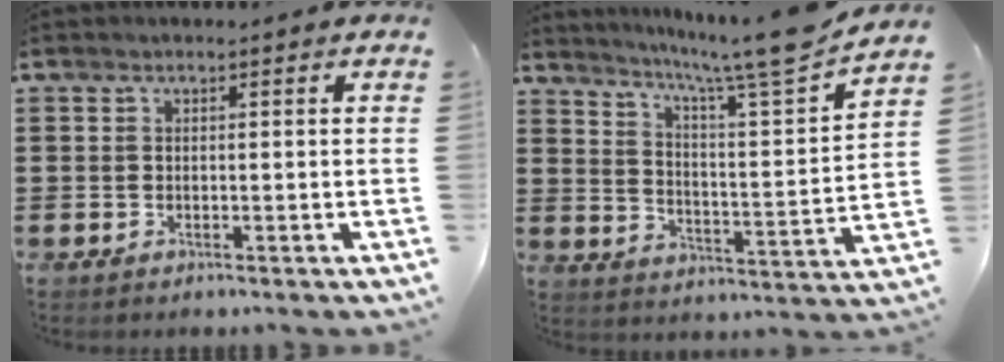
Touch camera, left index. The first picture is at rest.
{"total": 8.6, "force": [7.5, -0.9, 4.1], "torque": [-0.085, -0.064, 0.115]}